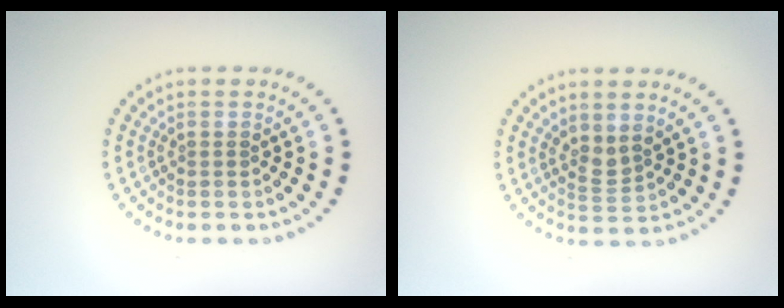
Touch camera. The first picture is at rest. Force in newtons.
{"total": 1.8, "press": 1.4, "slide": 1.1}